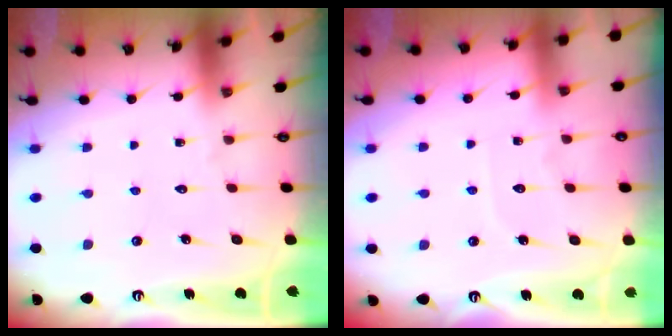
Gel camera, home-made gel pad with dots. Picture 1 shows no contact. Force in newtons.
{"total": 3.6, "press": 3.6, "slide": 0.2}